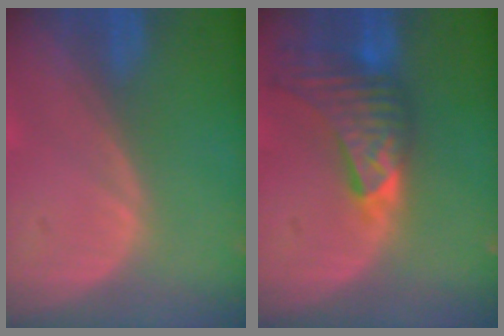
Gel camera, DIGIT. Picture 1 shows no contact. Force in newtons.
{"total": 9.1, "press": 8.3, "slide": 3.8}